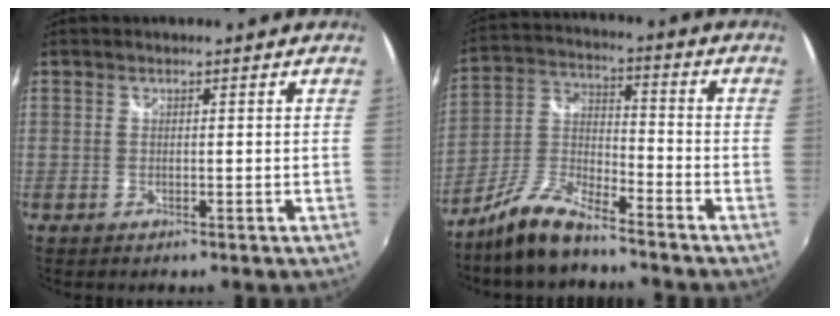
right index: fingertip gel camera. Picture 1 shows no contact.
{"total": 10.4, "force": [-8.0, 2.8, 6.1], "torque": [-0.140, 0.007, -0.160]}